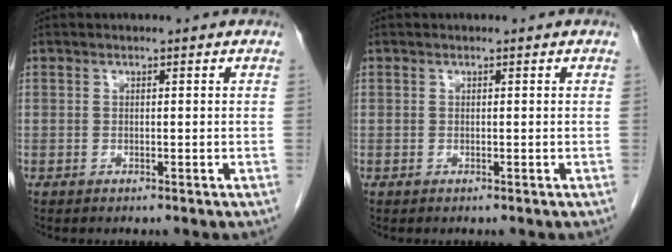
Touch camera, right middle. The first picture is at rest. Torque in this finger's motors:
{"motor_torque": [0.00, 0.00, 0.01, -0.01]}